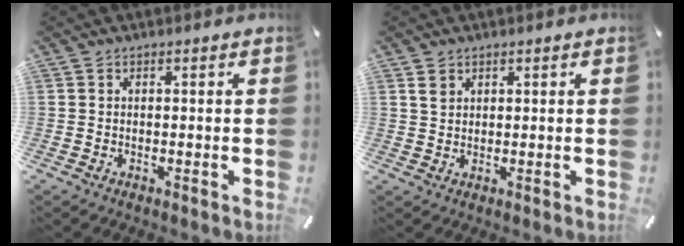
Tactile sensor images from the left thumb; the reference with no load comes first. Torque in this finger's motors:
{"motor_torque": [0.05, -0.22, 0.01, 0.01, 0.00]}